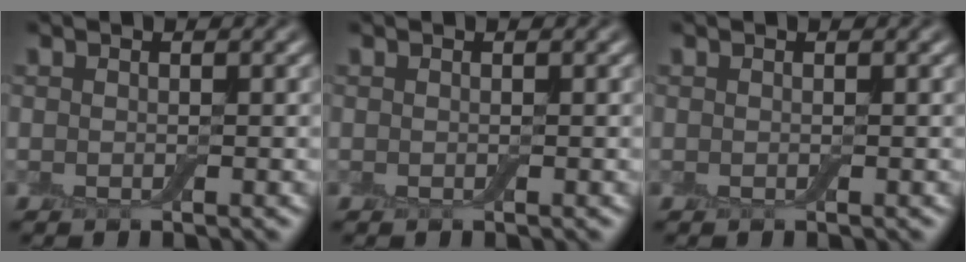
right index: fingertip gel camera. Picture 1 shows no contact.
{"total": 0.0}
{"total": 0.0}